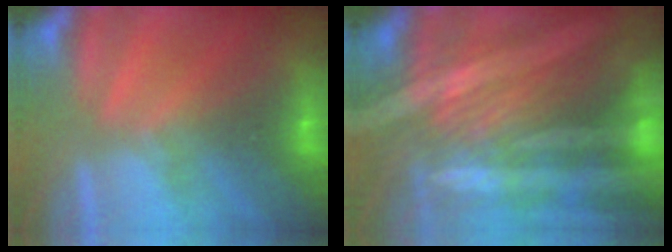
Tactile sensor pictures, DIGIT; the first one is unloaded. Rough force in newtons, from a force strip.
{"total": 8.7}